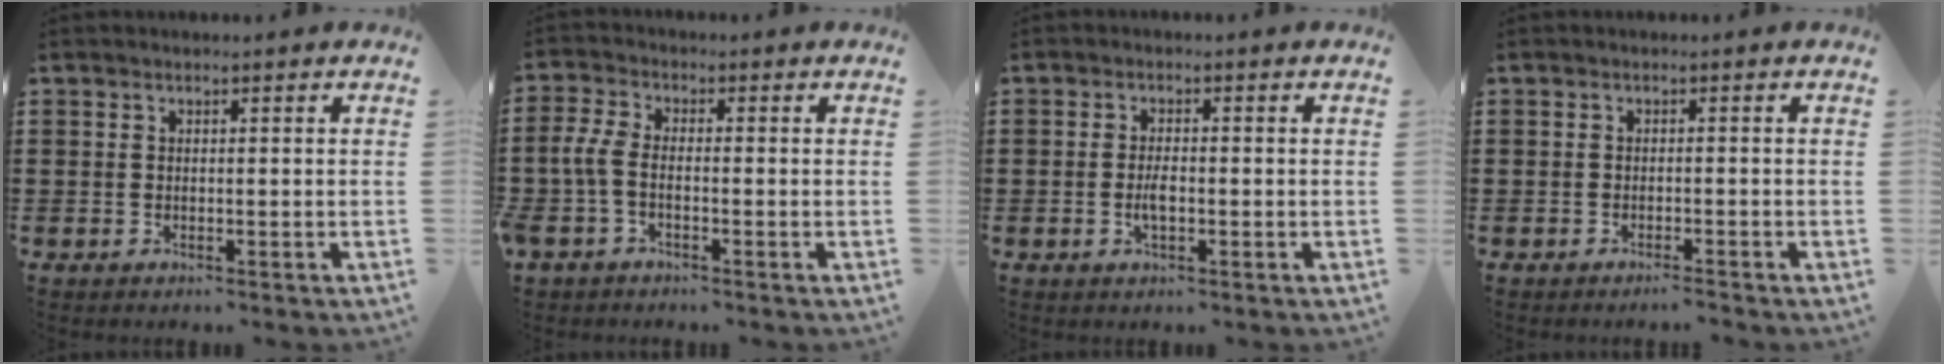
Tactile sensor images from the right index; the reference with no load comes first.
{"total": 3.7, "force": [-1.3, 1.6, 3.0], "torque": [-0.091, -0.008, -0.036]}
{"total": 2.6, "force": [-0.6, 1.0, 2.3], "torque": [-0.043, 0.001, -0.011]}
{"total": 1.2, "force": [-1.1, -0.1, 0.5], "torque": [-0.010, -0.001, -0.020]}